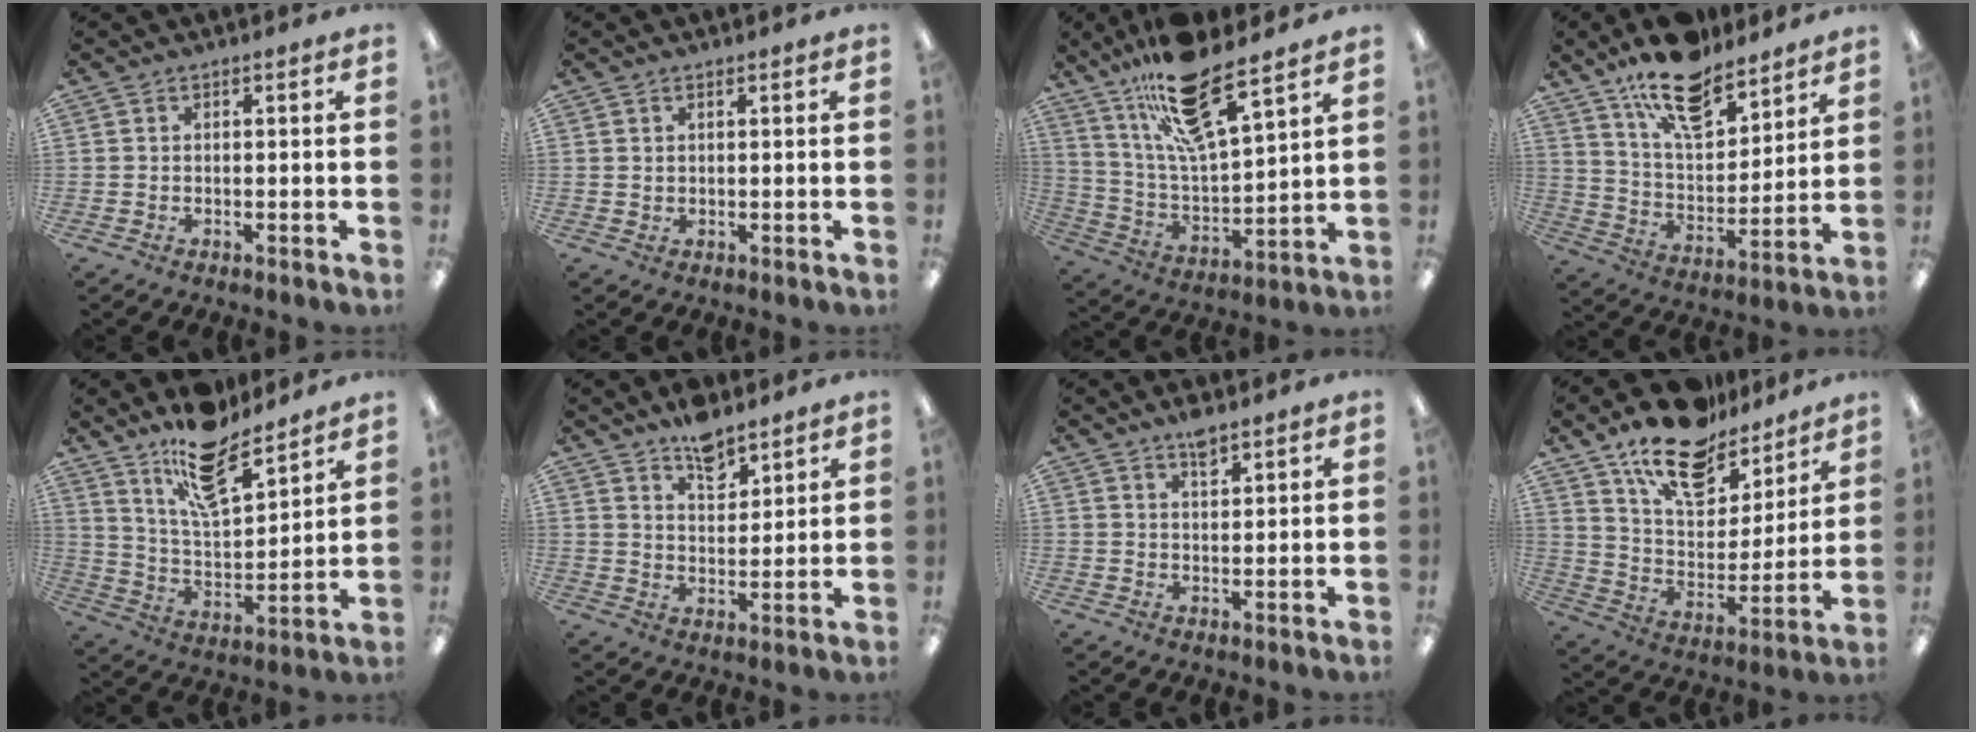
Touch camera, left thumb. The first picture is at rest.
{"total": 1.0, "force": [0.8, 0.5, 0.1], "torque": [-0.003, 0.001, 0.016]}
{"total": 18.2, "force": [13.5, 4.6, 11.3], "torque": [-0.209, -0.066, 0.231]}
{"total": 16.3, "force": [12.6, 6.5, 8.0], "torque": [-0.138, -0.071, 0.223]}
{"total": 15.2, "force": [11.8, 5.4, 7.9], "torque": [-0.133, -0.070, 0.206]}
{"total": 7.9, "force": [6.3, 3.7, 2.9], "torque": [-0.038, -0.037, 0.111]}
{"total": 4.3, "force": [3.3, 1.5, 2.2], "torque": [-0.033, -0.015, 0.057]}
{"total": 18.2, "force": [14.1, 8.7, 7.5], "torque": [-0.137, -0.093, 0.250]}